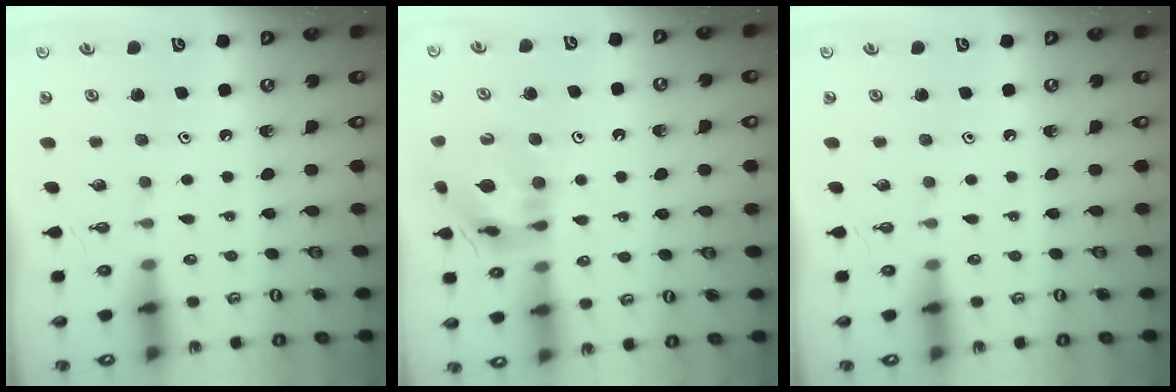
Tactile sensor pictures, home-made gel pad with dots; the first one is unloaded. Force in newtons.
{"total": 12.3, "press": 12.2, "slide": 1.5}
{"total": 0.0}